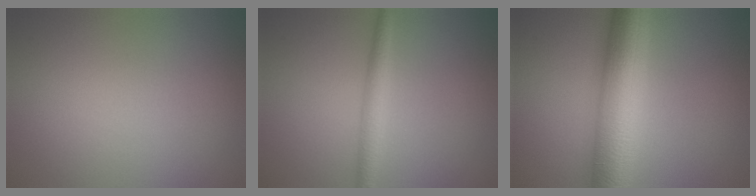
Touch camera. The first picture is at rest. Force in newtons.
{"total": 2.3, "press": 2.3, "slide": 0.0}
{"total": 9.2, "press": 9.2, "slide": 0.1}